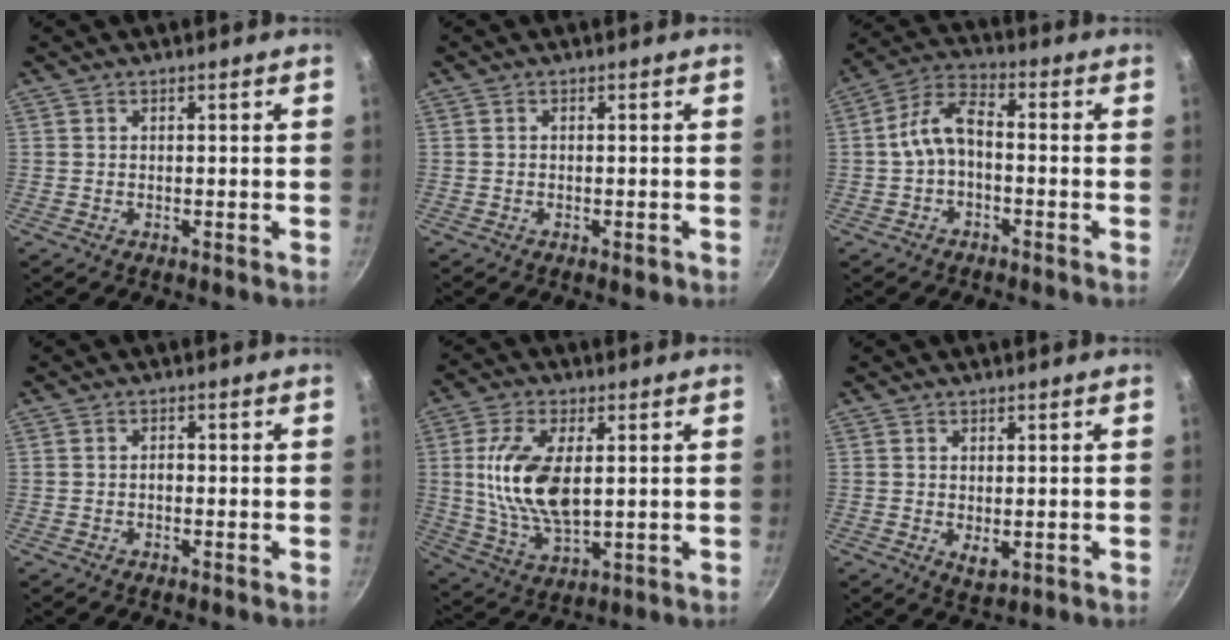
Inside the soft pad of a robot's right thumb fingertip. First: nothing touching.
{"total": 1.2, "force": [-0.6, 0.6, 0.8], "torque": [-0.014, 0.003, -0.009]}
{"total": 7.7, "force": [-1.5, 4.4, 6.1], "torque": [-0.114, 0.042, -0.035]}
{"total": 1.1, "force": [-0.4, 0.7, 0.7], "torque": [-0.009, 0.007, -0.007]}
{"total": 14.4, "force": [1.9, 7.1, 12.3], "torque": [-0.234, -0.008, 0.043]}
{"total": 2.8, "force": [0.0, 1.7, 2.3], "torque": [-0.037, -0.009, 0.003]}